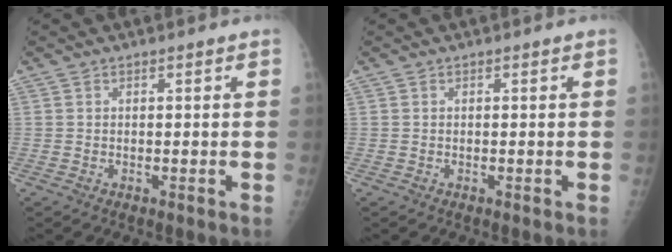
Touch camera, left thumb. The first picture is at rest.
{"total": 0.0}